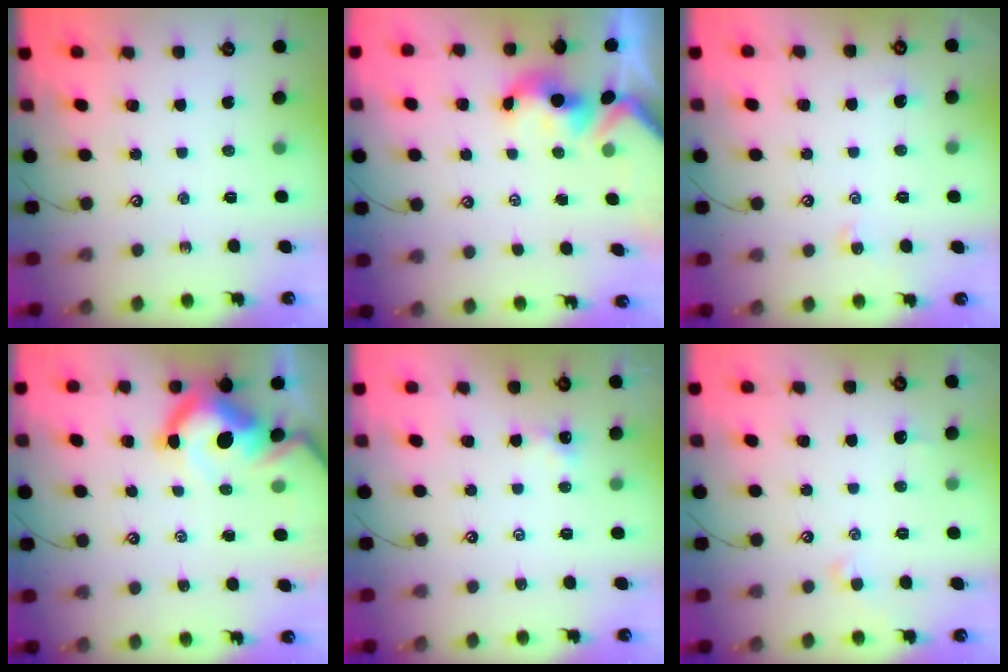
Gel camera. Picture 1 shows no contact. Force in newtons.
{"total": 1.6, "press": 1.5, "slide": 0.7}
{"total": 0.0}
{"total": 13.7, "press": 13.6, "slide": 1.9}
{"total": 0.6, "press": 0.5, "slide": 0.3}
{"total": 1.0, "press": 0.7, "slide": 0.6}